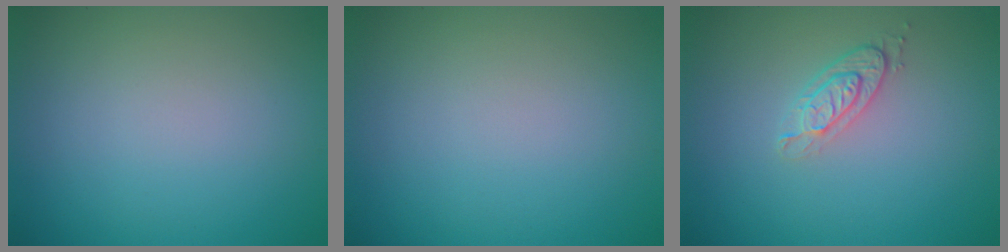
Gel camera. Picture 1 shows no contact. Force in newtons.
{"total": 0.0}
{"total": 2.4, "press": 1.9, "slide": 1.4}